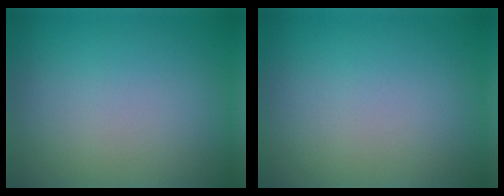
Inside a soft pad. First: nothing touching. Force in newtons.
{"total": 0.0}